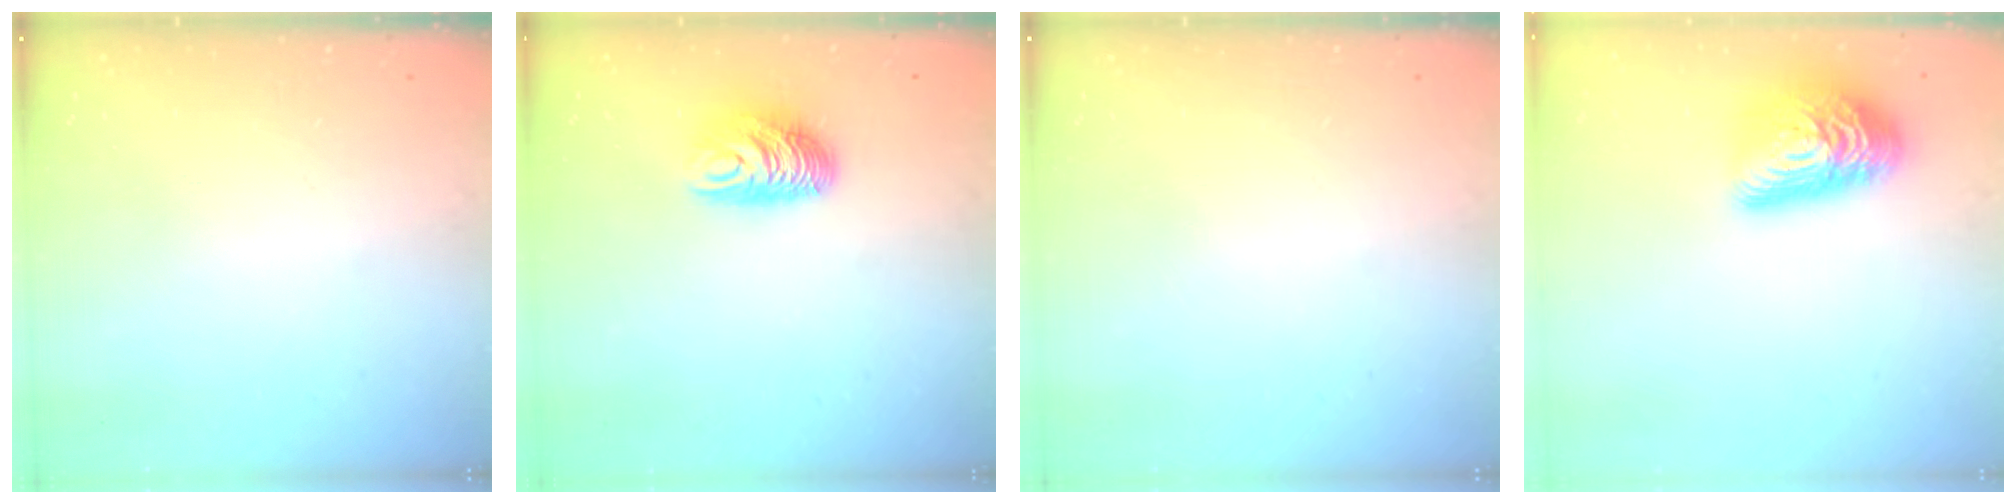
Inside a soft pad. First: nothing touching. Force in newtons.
{"total": 9.3, "press": 9.3, "slide": 0.9}
{"total": 0.0}
{"total": 17.6, "press": 17.6, "slide": 0.9}